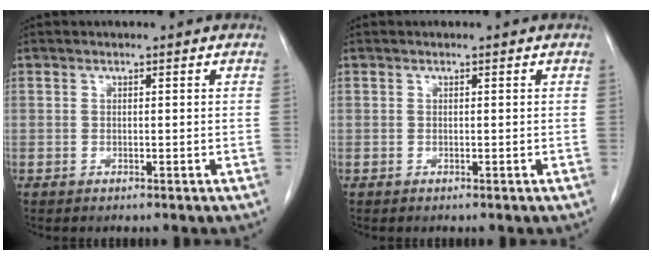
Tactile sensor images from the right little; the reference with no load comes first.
{"total": 0.0}